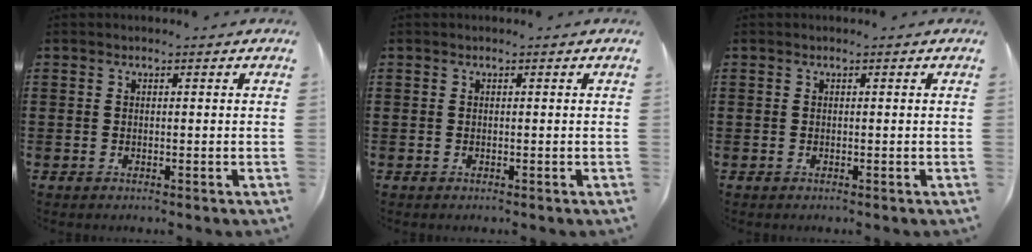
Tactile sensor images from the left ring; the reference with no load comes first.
{"total": 0.0}
{"total": 0.0}